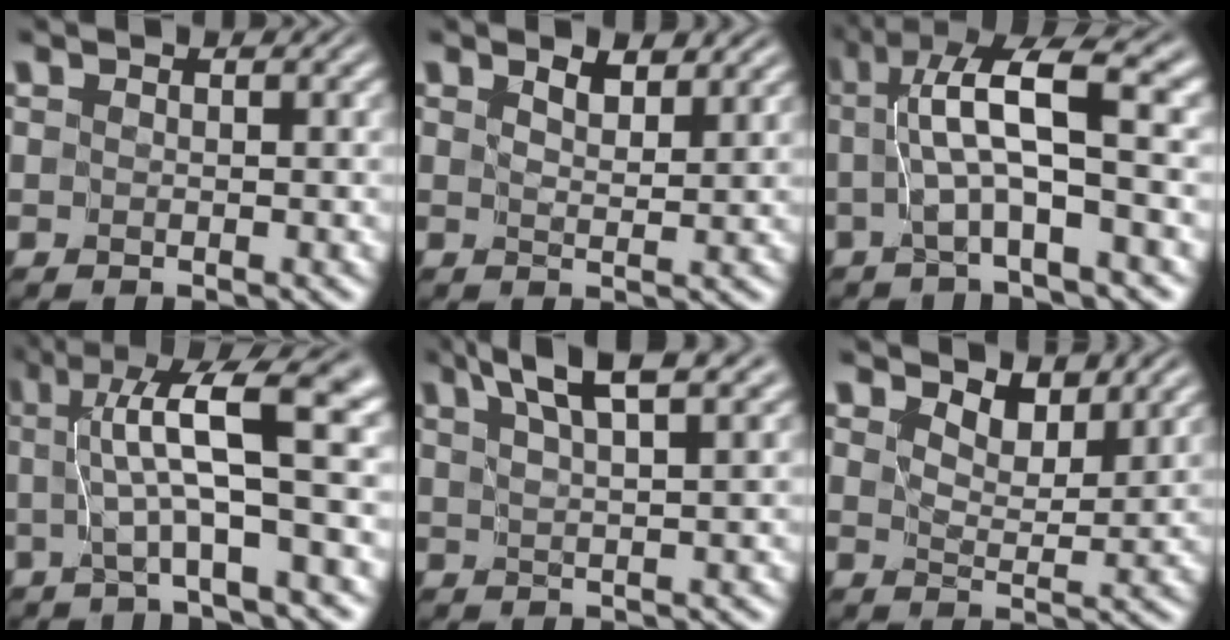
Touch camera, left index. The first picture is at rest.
{"total": 2.0, "force": [1.8, 0.2, 0.8], "torque": [-0.020, -0.005, 0.033]}
{"total": 6.8, "force": [0.8, 0.8, 6.7], "torque": [-0.125, 0.015, 0.011]}
{"total": 7.5, "force": [1.0, 0.7, 7.4], "torque": [-0.112, 0.012, 0.017]}
{"total": 5.5, "force": [4.0, 0.7, 3.7], "torque": [-0.054, 0.018, 0.064]}
{"total": 3.3, "force": [2.9, 0.9, 1.2], "torque": [-0.033, -0.007, 0.042]}